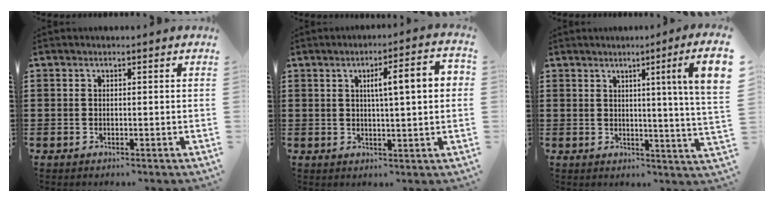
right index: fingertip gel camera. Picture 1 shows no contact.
{"total": 6.7, "force": [1.2, 1.2, 6.5], "torque": [-0.107, -0.003, 0.011]}
{"total": 5.9, "force": [1.9, -1.5, 5.3], "torque": [-0.092, -0.020, 0.021]}